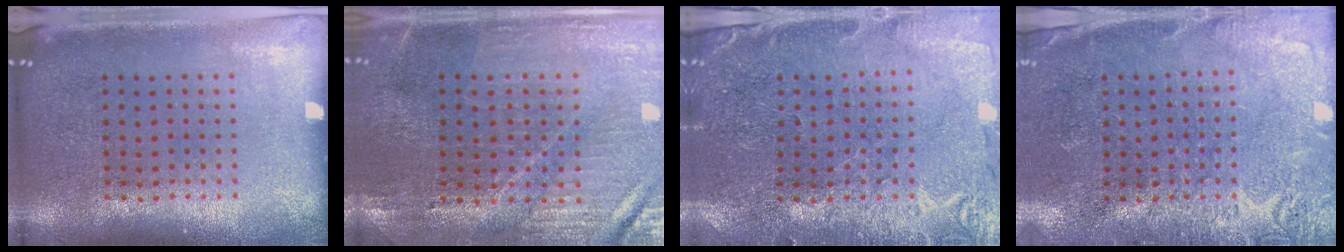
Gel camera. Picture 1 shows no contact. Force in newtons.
{"total": 1.3, "press": 1.3, "slide": 0.2}
{"total": 0.5, "press": 0.5, "slide": 0.2}
{"total": 2.7, "press": 2.7, "slide": 0.7}